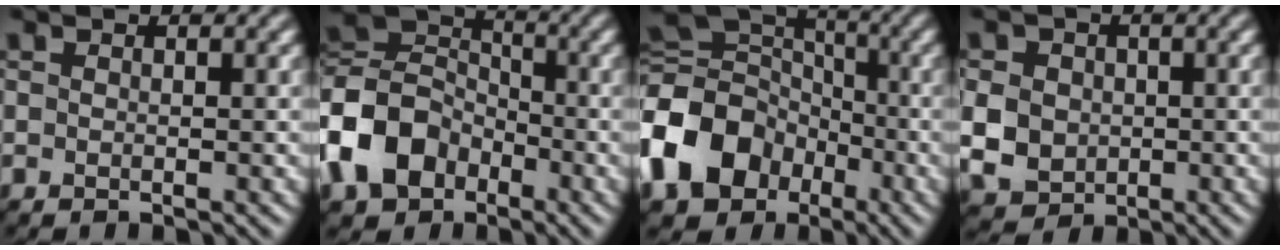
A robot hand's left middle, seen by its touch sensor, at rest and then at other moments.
{"total": 8.2, "force": [-3.3, 6.4, 4.0], "torque": [-0.082, 0.015, -0.084]}
{"total": 12.3, "force": [-4.2, 10.0, 5.7], "torque": [-0.141, -0.011, -0.096]}
{"total": 4.5, "force": [-0.2, 4.1, 2.0], "torque": [-0.055, 0.006, -0.009]}